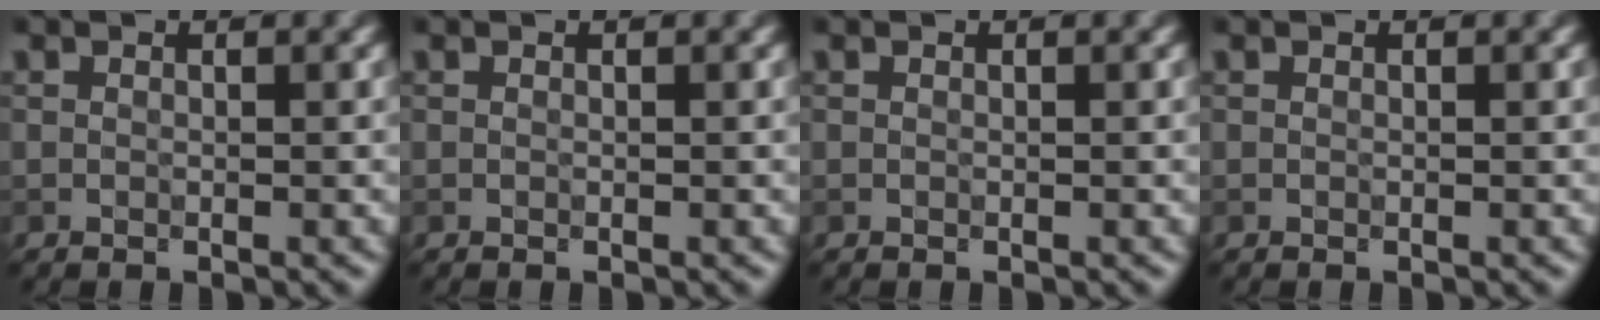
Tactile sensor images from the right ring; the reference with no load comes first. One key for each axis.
{"total": 0.0}
{"total": 0.0}
{"total": 0.0}